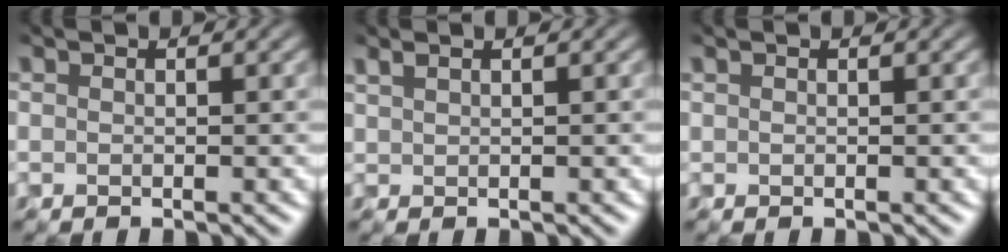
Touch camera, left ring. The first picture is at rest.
{"total": 0.9, "force": [0.7, 0.2, 0.5], "torque": [-0.013, 0.001, 0.017]}
{"total": 0.0}